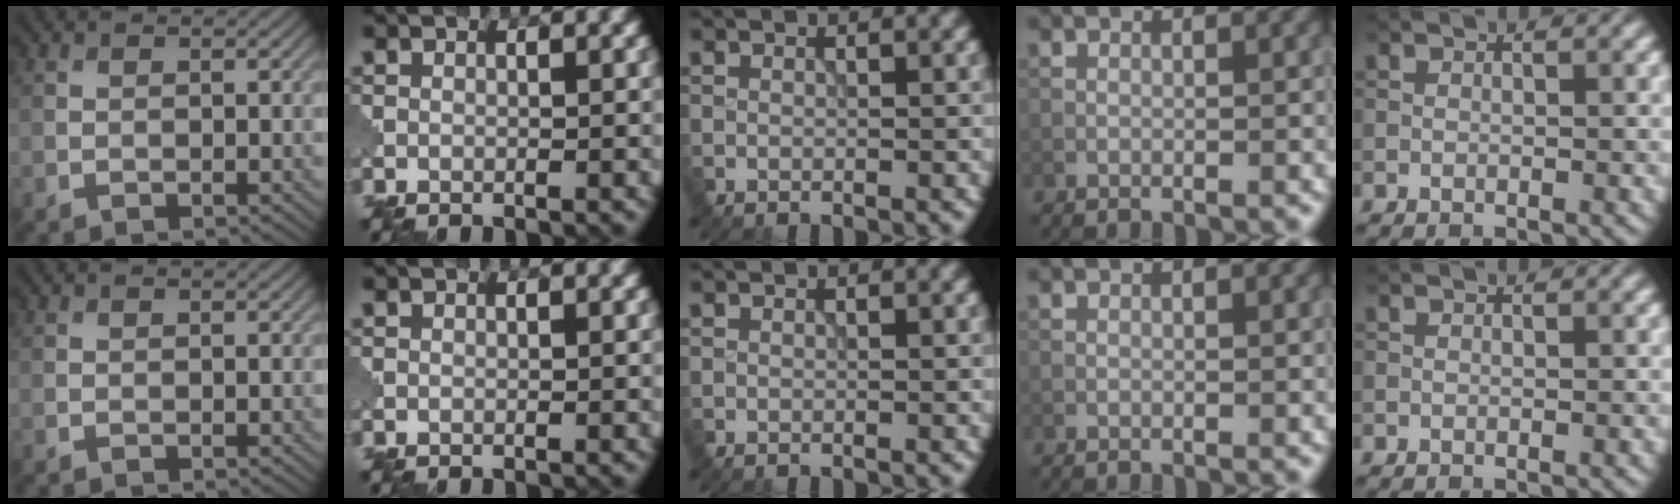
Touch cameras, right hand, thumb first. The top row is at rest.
{}